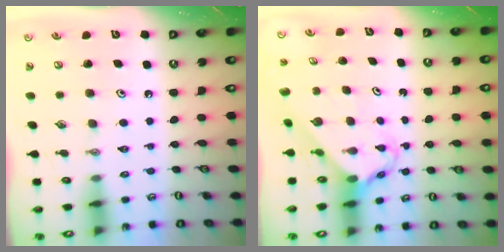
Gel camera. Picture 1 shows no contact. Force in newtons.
{"total": 2.5, "press": 2.5, "slide": 0.2}